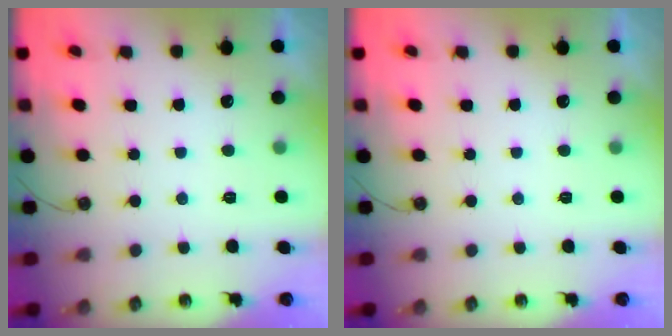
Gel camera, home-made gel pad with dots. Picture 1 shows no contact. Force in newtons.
{"total": 0.0}